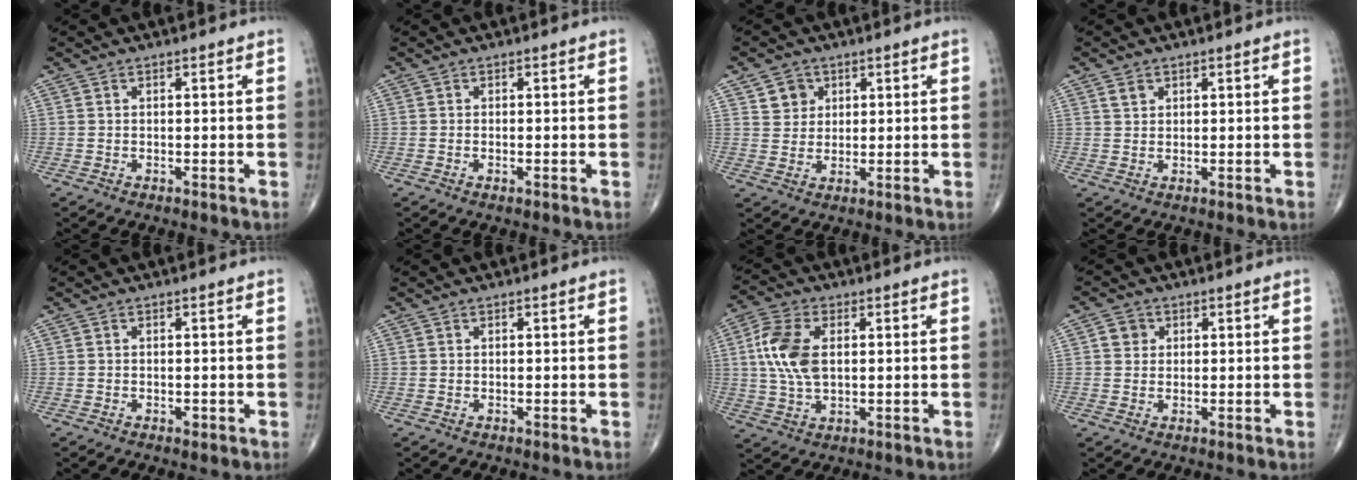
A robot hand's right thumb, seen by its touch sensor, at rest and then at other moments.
{"total": 0.6, "force": [-0.3, 0.2, 0.5], "torque": [-0.011, -0.002, -0.005]}
{"total": 4.5, "force": [2.0, 3.8, 1.1], "torque": [0.004, -0.009, 0.035]}
{"total": 1.9, "force": [1.0, 1.3, 0.9], "torque": [-0.010, -0.002, 0.020]}
{"total": 0.7, "force": [-0.3, 0.5, 0.5], "torque": [-0.006, -0.001, -0.005]}
{"total": 0.0}
{"total": 10.2, "force": [1.5, 5.8, 8.2], "torque": [-0.178, 0.005, 0.030]}
{"total": 2.8, "force": [0.7, 2.5, 0.9], "torque": [-0.002, 0.000, 0.007]}